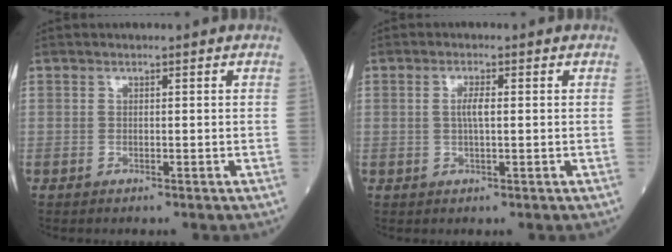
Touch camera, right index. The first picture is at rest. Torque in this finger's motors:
{"motor_torque": [0.33, 0.04, 0.27, 0.06]}